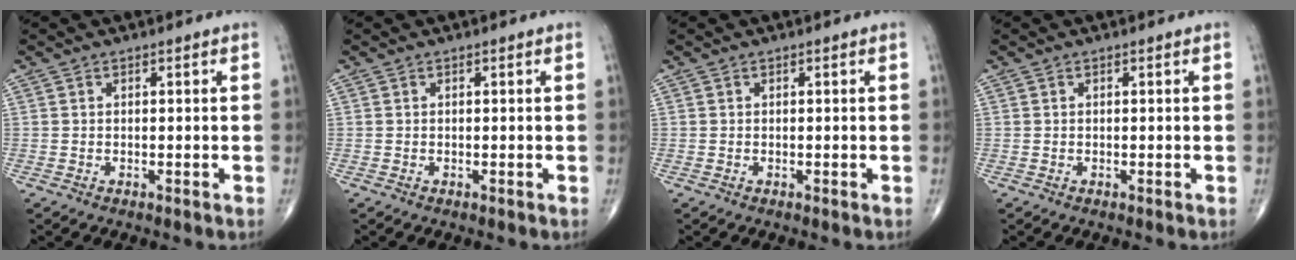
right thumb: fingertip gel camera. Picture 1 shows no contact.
{"total": 0.0}
{"total": 0.0}
{"total": 0.0}